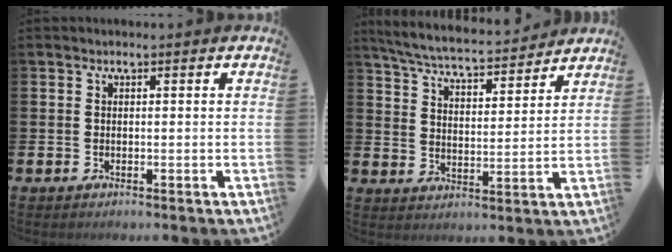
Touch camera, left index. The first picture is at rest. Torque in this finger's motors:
{"motor_torque": [1.01, -1.14, 0.60, 0.12]}